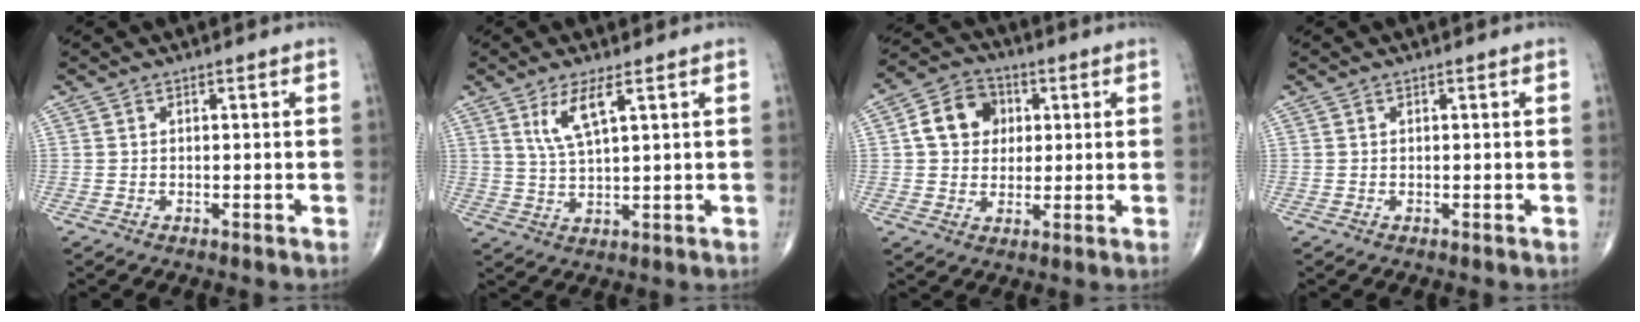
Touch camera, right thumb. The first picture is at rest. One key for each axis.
{"total": 6.0, "fx": 2.9, "fy": 1.1, "fz": 5.1, "tx": -0.111, "ty": -0.018, "tz": 0.066}
{"total": 9.7, "fx": 1.9, "fy": 7.9, "fz": 5.2, "tx": -0.060, "ty": 0.006, "tz": 0.023}
{"total": 0.0}